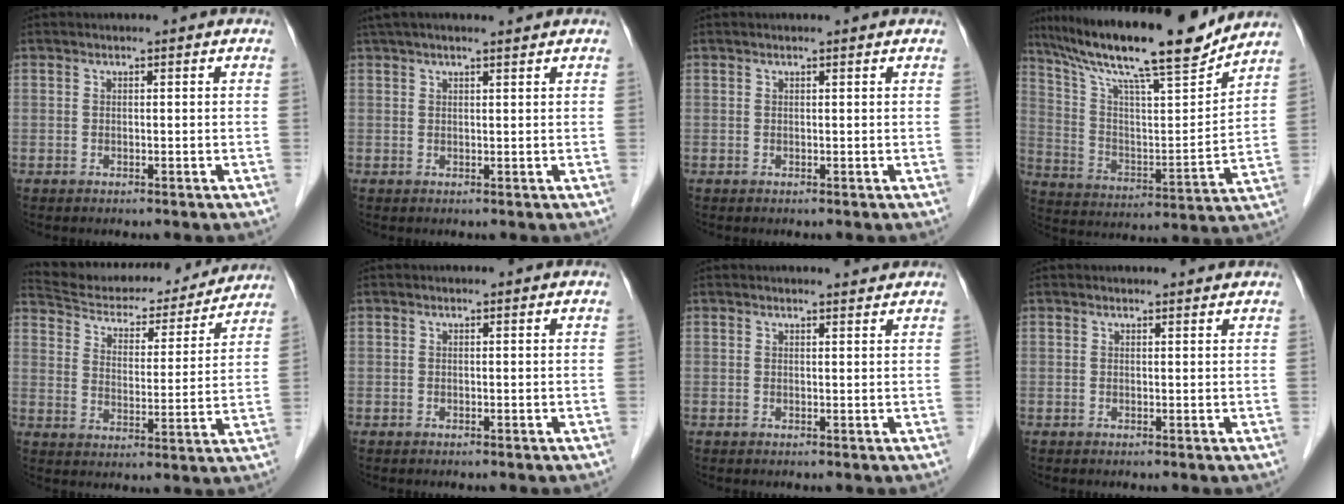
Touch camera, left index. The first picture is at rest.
{"total": 6.8, "force": [5.7, 0.4, 3.6], "torque": [-0.058, 0.035, 0.084]}
{"total": 0.9, "force": [0.9, -0.1, 0.3], "torque": [-0.012, 0.007, 0.013]}
{"total": 21.4, "force": [17.8, 1.6, 11.7], "torque": [-0.204, 0.003, 0.293]}
{"total": 20.8, "force": [19.5, 5.1, 5.2], "torque": [-0.082, -0.001, 0.270]}
{"total": 0.0}
{"total": 1.9, "force": [1.9, 0.0, 0.0], "torque": [-0.008, -0.001, 0.025]}
{"total": 2.5, "force": [2.5, 0.3, 0.3], "torque": [-0.012, 0.007, 0.028]}